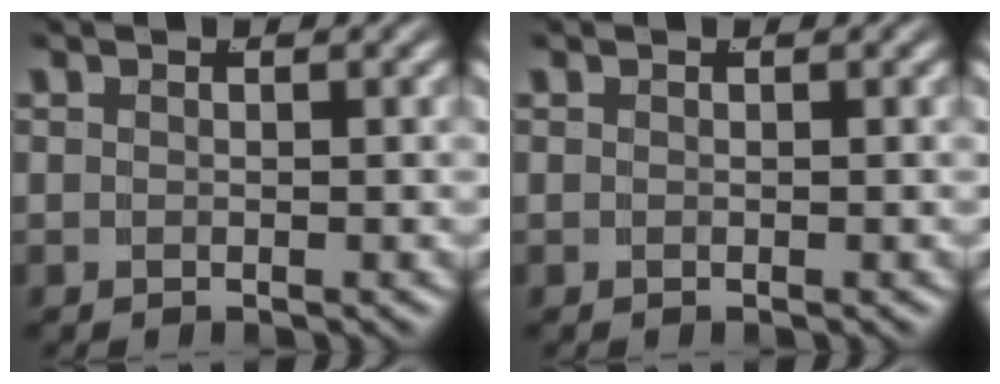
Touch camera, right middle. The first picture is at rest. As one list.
[{"total": 0.0}]